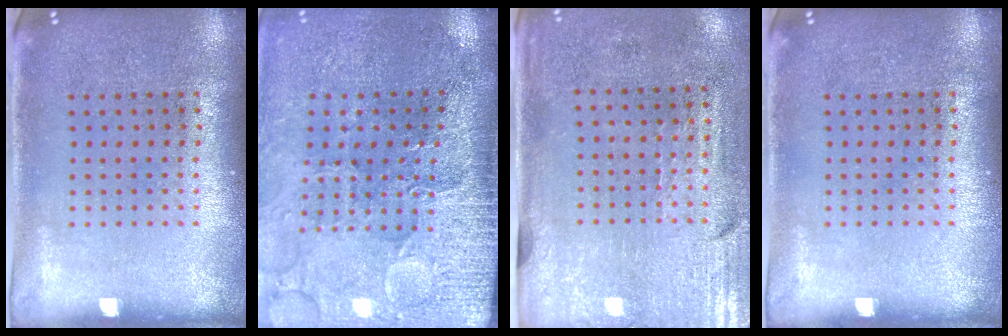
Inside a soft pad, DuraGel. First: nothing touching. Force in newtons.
{"total": 3.5, "press": 3.4, "slide": 0.7}
{"total": 3.1, "press": 2.6, "slide": 1.6}
{"total": 0.0}